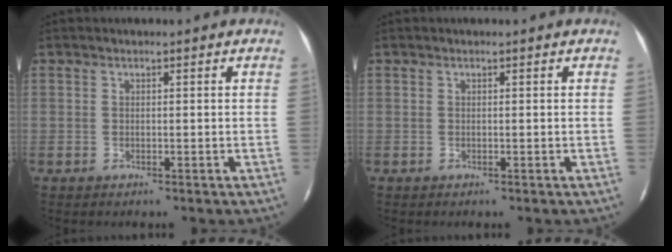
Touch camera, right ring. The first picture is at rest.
{"total": 0.0}